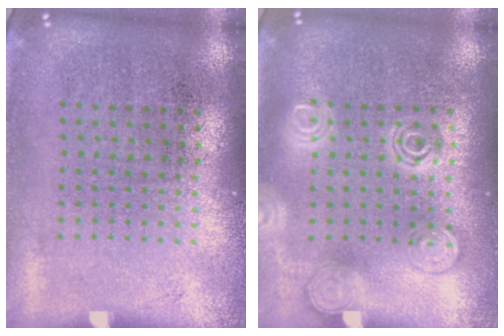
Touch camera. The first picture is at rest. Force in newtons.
{"total": 2.7, "press": 2.7, "slide": 0.4}